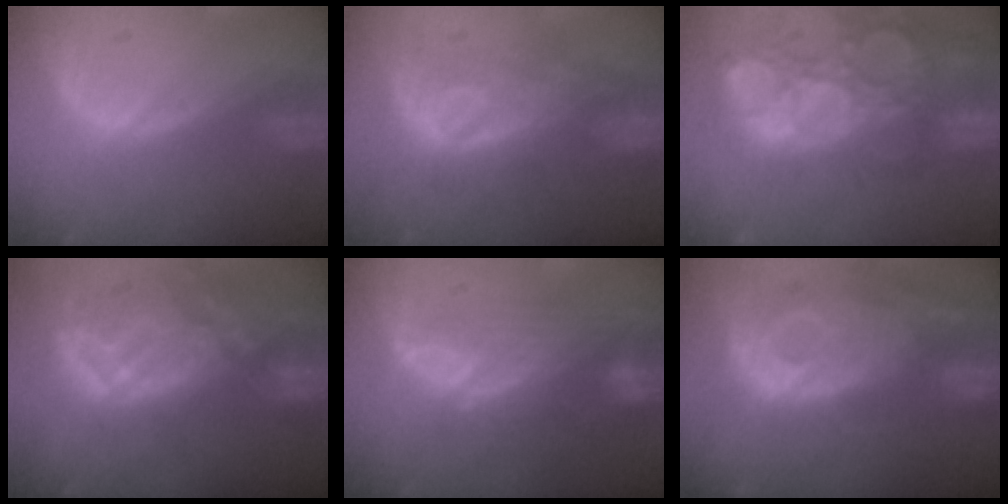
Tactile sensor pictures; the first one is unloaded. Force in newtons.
{"total": 9.1, "press": 8.4, "slide": 3.6}
{"total": 15.1, "press": 12.6, "slide": 8.3}
{"total": 11.9, "press": 10.9, "slide": 4.9}
{"total": 9.6, "press": 8.1, "slide": 5.1}
{"total": 11.8, "press": 10.6, "slide": 5.2}